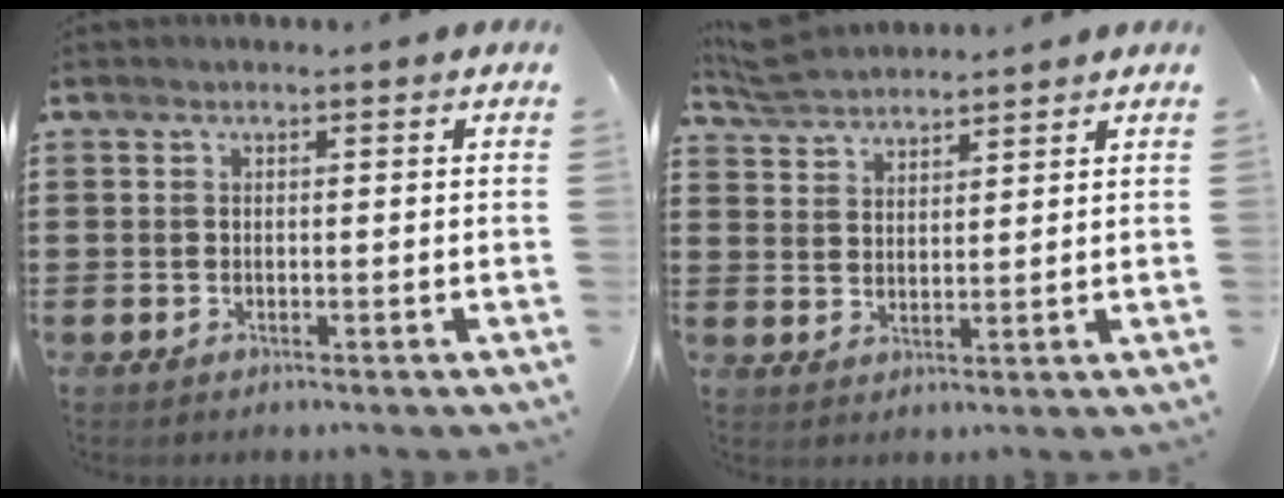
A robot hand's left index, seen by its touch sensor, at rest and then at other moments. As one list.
[{"total": 4.6, "force": [4.5, 0.7, 0.8], "torque": [-0.032, -0.008, 0.084]}]